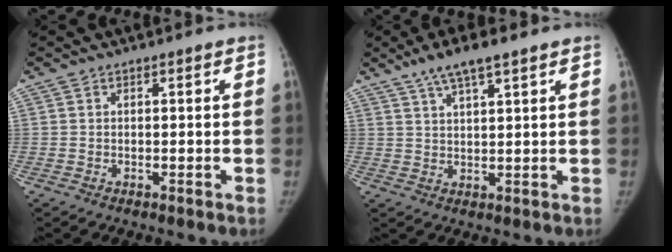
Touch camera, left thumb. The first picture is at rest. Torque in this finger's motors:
{"motor_torque": [0.02, 0.02, 0.85, -0.74, 0.03]}